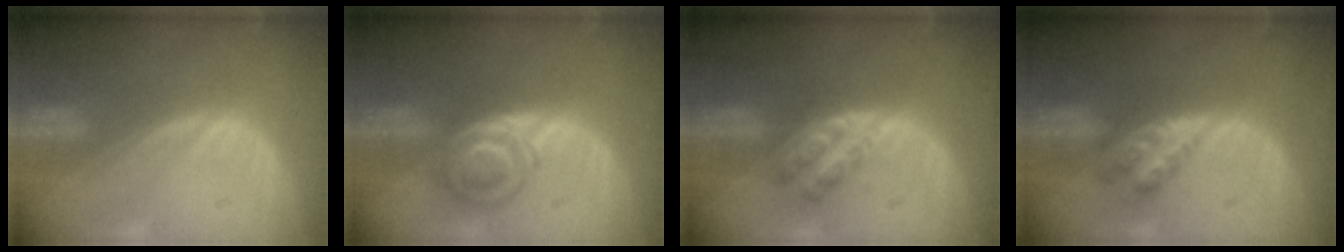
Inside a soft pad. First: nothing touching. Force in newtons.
{"total": 6.5, "press": 5.8, "slide": 3.0}
{"total": 5.5, "press": 5.0, "slide": 2.4}
{"total": 4.5, "press": 4.0, "slide": 2.0}